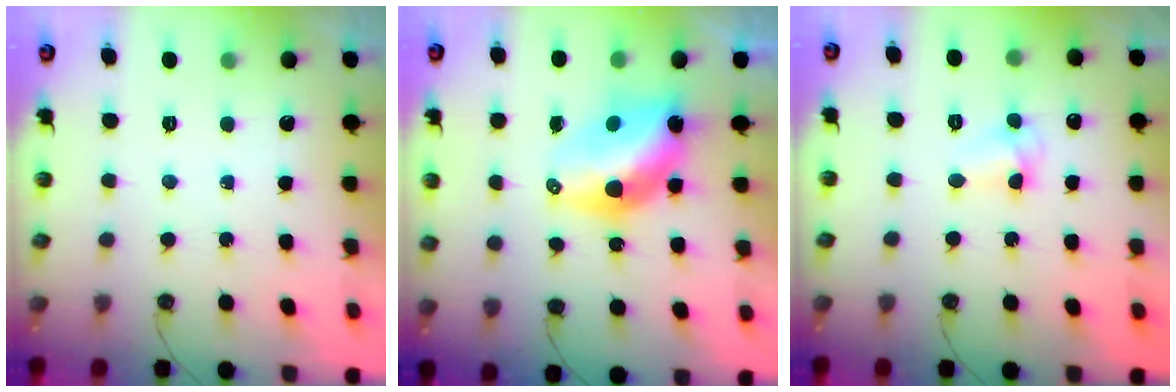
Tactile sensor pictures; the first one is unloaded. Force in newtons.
{"total": 9.5, "press": 9.4, "slide": 0.8}
{"total": 4.1, "press": 4.1, "slide": 0.0}